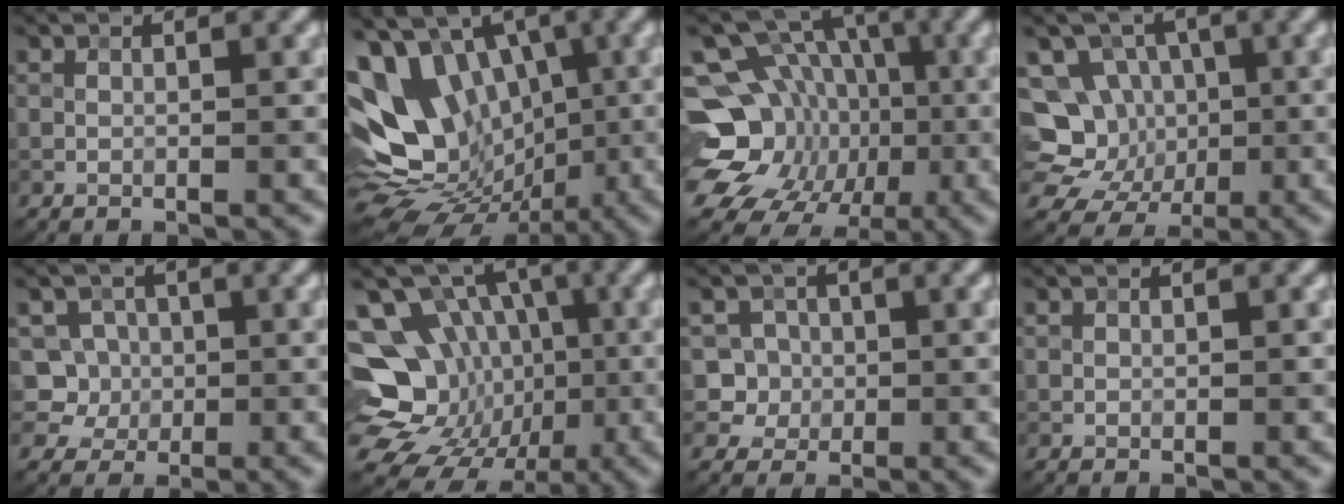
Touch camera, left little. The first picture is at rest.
{"total": 14.1, "force": [-0.2, 10.7, 9.2], "torque": [-0.149, 0.009, -0.004]}
{"total": 17.4, "force": [-2.9, 14.6, 9.0], "torque": [-0.177, 0.015, -0.048]}
{"total": 10.2, "force": [-0.5, 9.4, 3.9], "torque": [-0.080, 0.035, -0.036]}
{"total": 4.9, "force": [0.6, 4.5, 1.8], "torque": [-0.021, 0.015, 0.003]}
{"total": 16.8, "force": [-2.1, 14.2, 8.8], "torque": [-0.171, 0.007, -0.042]}
{"total": 4.7, "force": [0.7, 4.4, 1.6], "torque": [-0.018, 0.018, 0.005]}
{"total": 0.0}